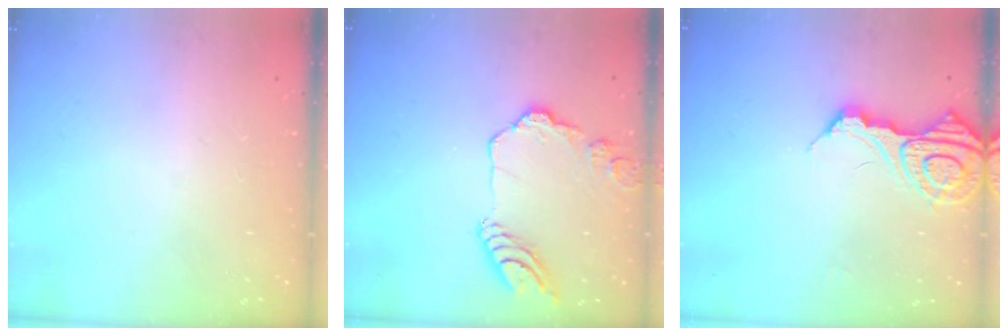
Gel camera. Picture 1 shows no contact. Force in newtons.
{"total": 14.2, "press": 14.1, "slide": 1.5}
{"total": 12.4, "press": 12.3, "slide": 1.3}